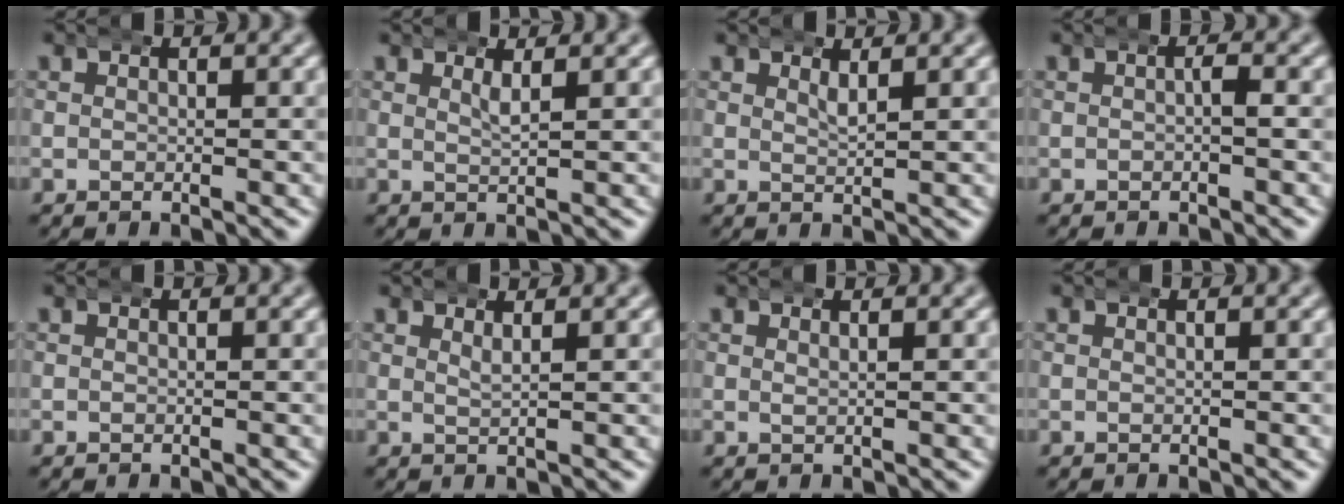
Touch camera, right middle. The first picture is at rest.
{"total": 1.4, "force": [1.0, -0.1, 1.0], "torque": [-0.021, -0.011, 0.022]}
{"total": 1.4, "force": [1.2, 0.1, 0.8], "torque": [-0.015, -0.011, 0.025]}
{"total": 0.7, "force": [-0.2, 0.0, 0.7], "torque": [-0.011, -0.001, -0.003]}
{"total": 0.0}
{"total": 1.3, "force": [1.1, -0.1, 0.7], "torque": [-0.015, -0.011, 0.024]}
{"total": 0.7, "force": [0.6, -0.2, 0.3], "torque": [-0.007, -0.006, 0.014]}
{"total": 0.0}